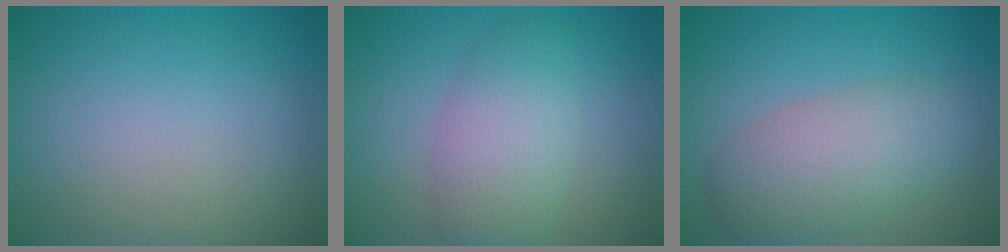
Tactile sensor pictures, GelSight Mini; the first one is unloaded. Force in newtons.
{"total": 4.6, "press": 4.6, "slide": 0.2}
{"total": 5.5, "press": 5.5, "slide": 0.1}